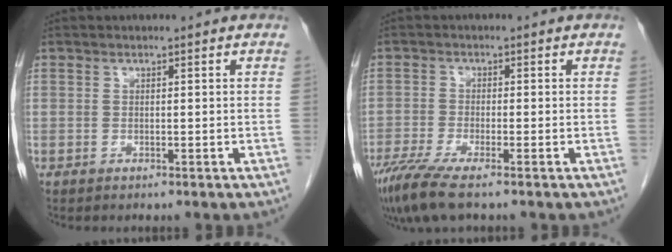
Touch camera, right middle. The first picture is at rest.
{"total": 6.7, "force": [-4.9, 0.5, 4.6], "torque": [-0.085, -0.019, -0.089]}